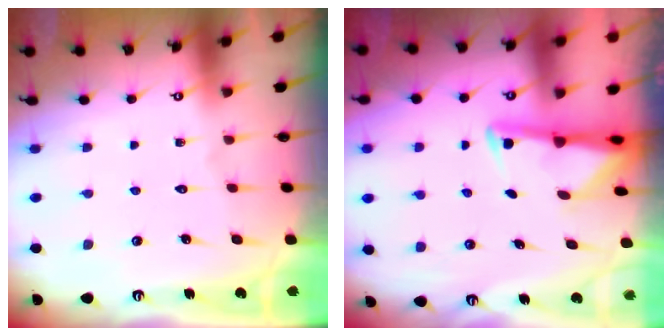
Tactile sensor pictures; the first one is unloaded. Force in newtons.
{"total": 2.8, "press": 2.7, "slide": 0.7}